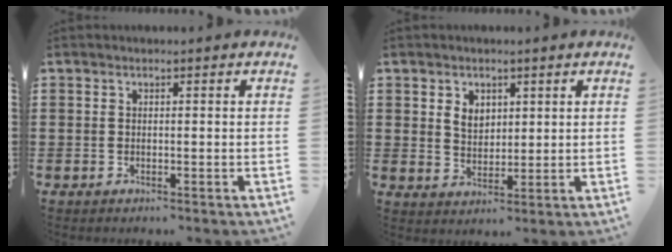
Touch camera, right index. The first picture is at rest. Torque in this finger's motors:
{"motor_torque": [0.02, 0.02, 0.08, 0.07]}